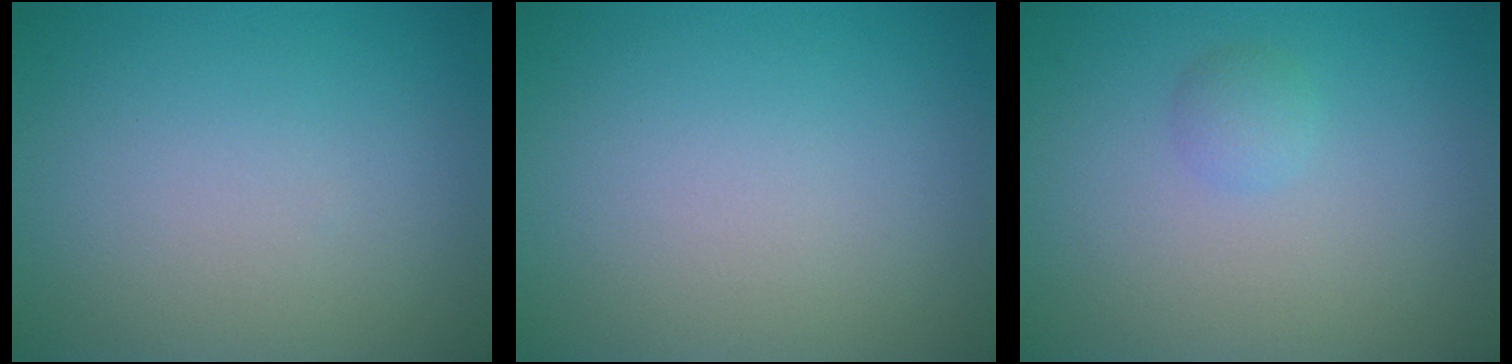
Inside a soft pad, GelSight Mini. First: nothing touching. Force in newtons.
{"total": 0.0}
{"total": 1.1, "press": 1.1, "slide": 0.0}